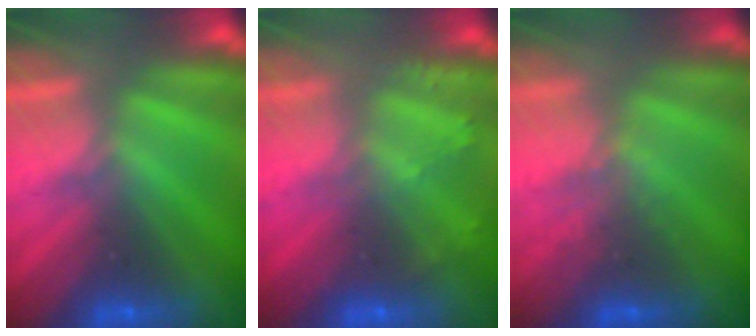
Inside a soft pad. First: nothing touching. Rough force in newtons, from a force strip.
{"total": 2.2}
{"total": 2.5}